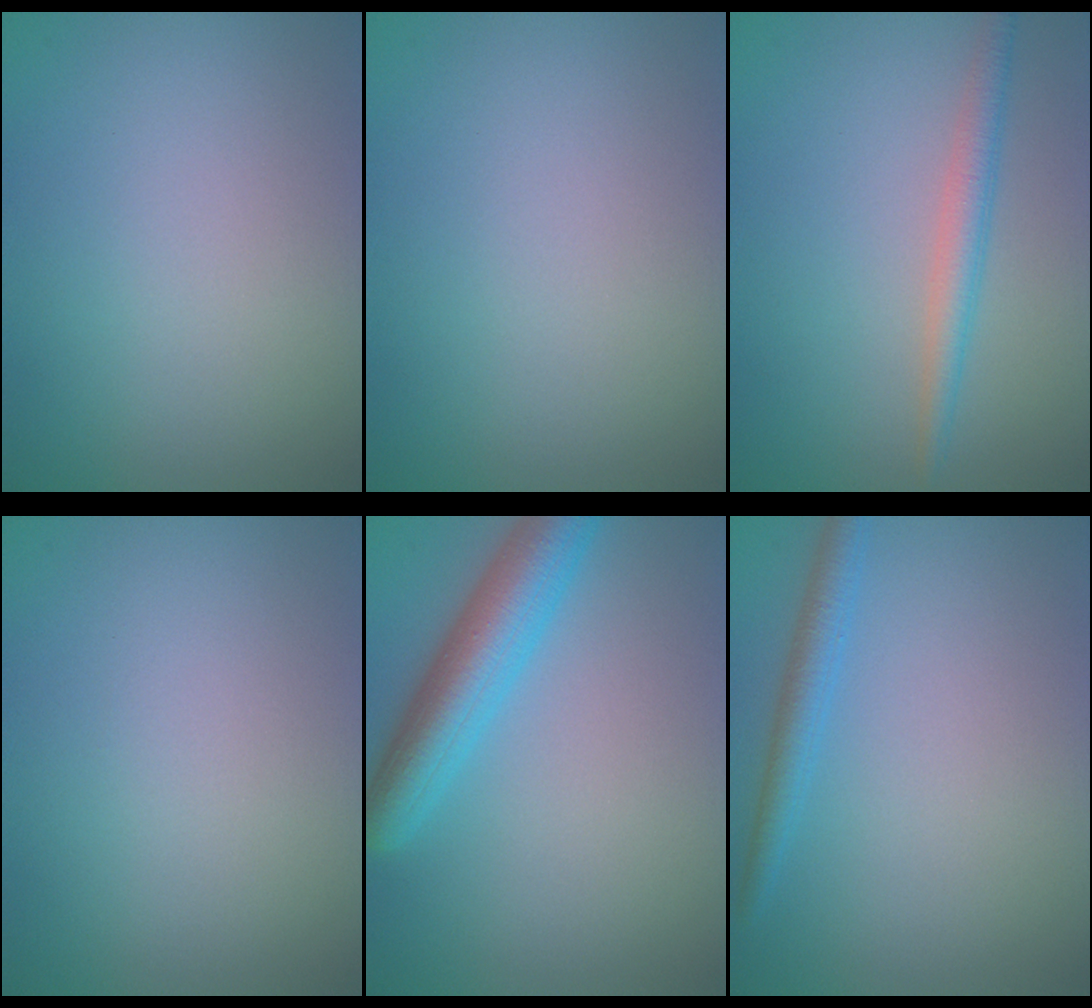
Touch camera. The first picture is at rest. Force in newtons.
{"total": 0.0}
{"total": 2.3, "press": 2.3, "slide": 0.1}
{"total": 0.0}
{"total": 5.6, "press": 5.6, "slide": 0.3}
{"total": 2.2, "press": 2.2, "slide": 0.1}